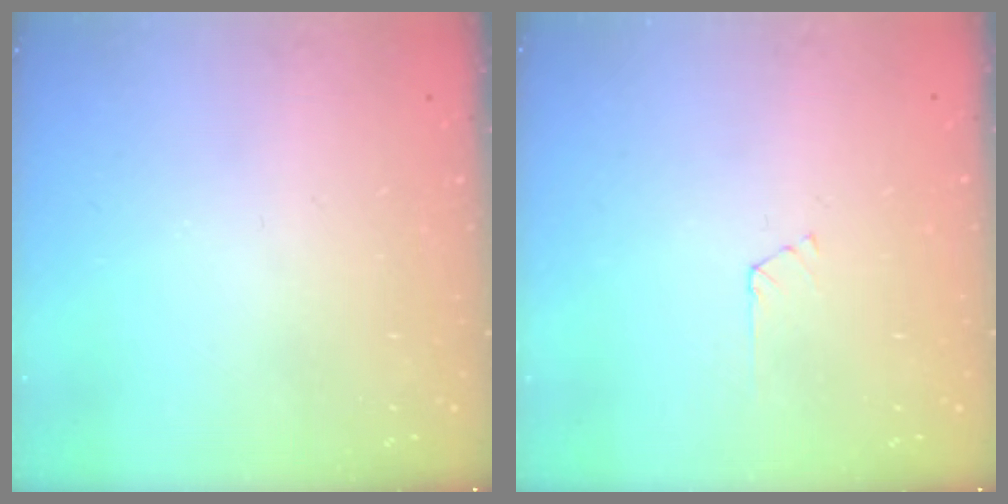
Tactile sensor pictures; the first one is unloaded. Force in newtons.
{"total": 1.7, "press": 1.7, "slide": 0.3}